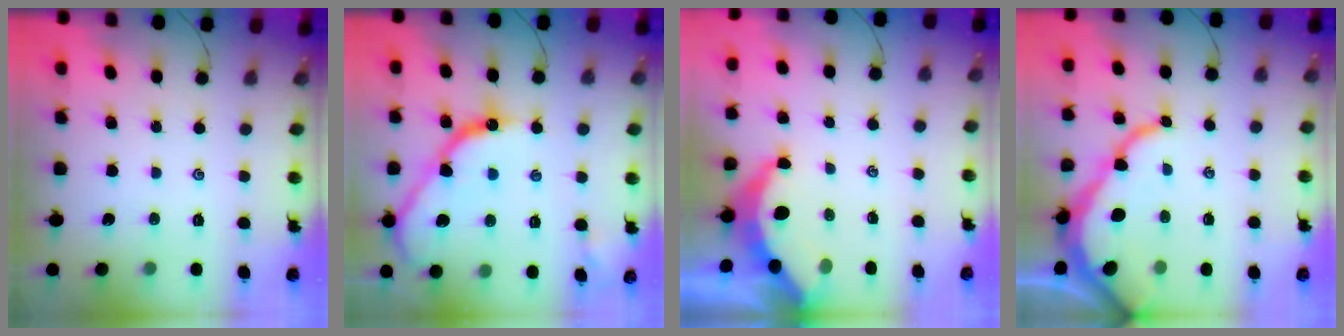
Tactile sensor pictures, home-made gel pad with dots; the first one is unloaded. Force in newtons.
{"total": 13.6, "press": 13.6, "slide": 0.6}
{"total": 6.3, "press": 6.3, "slide": 0.2}
{"total": 10.7, "press": 10.6, "slide": 1.3}